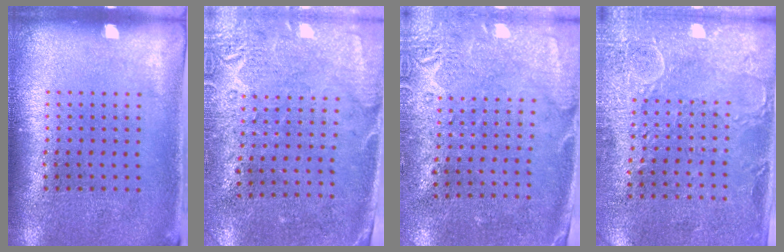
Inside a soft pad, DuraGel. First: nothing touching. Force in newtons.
{"total": 2.8, "press": 2.3, "slide": 1.5}
{"total": 2.7, "press": 2.2, "slide": 1.7}
{"total": 2.9, "press": 2.5, "slide": 1.5}